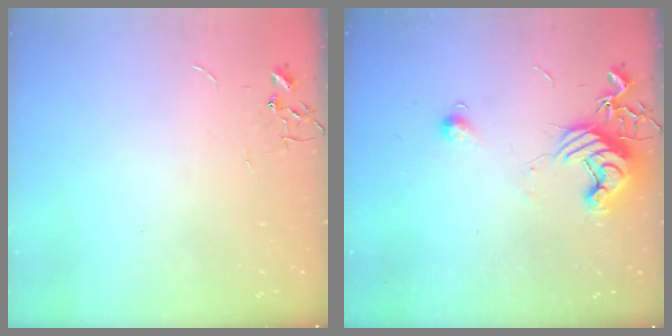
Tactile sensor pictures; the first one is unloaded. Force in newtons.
{"total": 11.3, "press": 11.3, "slide": 0.9}